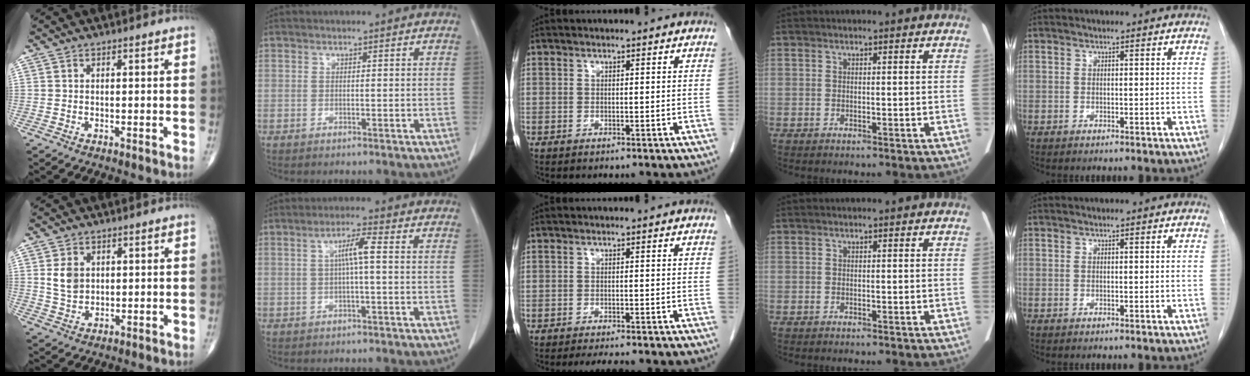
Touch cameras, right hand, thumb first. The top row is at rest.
{"thumb": {"total": 5.0, "force": [1.2, 3.7, 3.1], "torque": [-0.042, -0.008, 0.029]}, "index": {"total": 4.0, "force": [0.5, 0.2, 4.0], "torque": [-0.074, 0.011, 0.008]}, "middle": {"total": 3.1, "force": [-2.8, 0.3, 1.4], "torque": [-0.020, -0.007, -0.039]}}